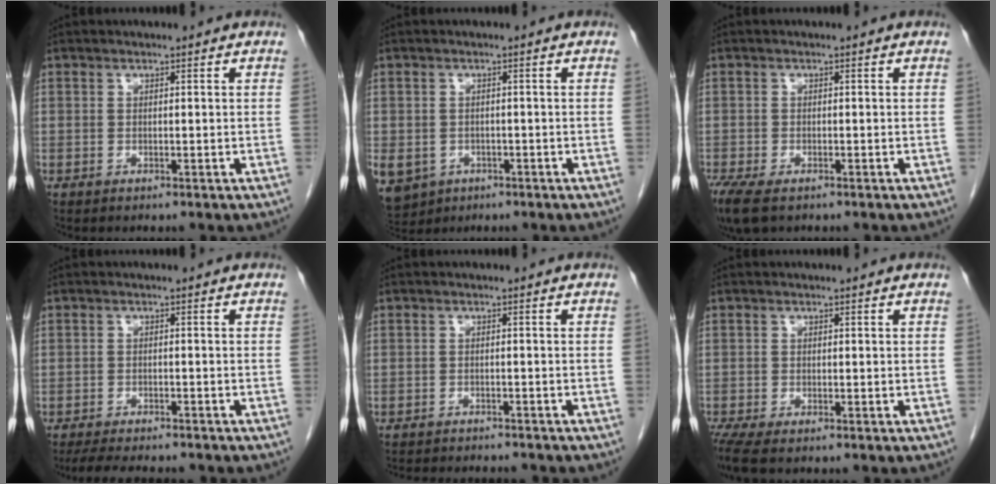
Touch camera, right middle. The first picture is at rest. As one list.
[{"total": 12.2, "force": [-5.2, 10.0, 4.8], "torque": [-0.149, -0.007, -0.066]}, {"total": 7.1, "force": [-4.8, 3.0, 4.3], "torque": [-0.095, -0.019, -0.081]}, {"total": 8.7, "force": [-7.6, 1.8, 3.8], "torque": [-0.057, -0.010, -0.110]}, {"total": 9.0, "force": [-8.4, 1.7, 3.0], "torque": [-0.043, -0.006, -0.108]}, {"total": 2.5, "force": [-2.0, 0.1, 1.6], "torque": [-0.036, -0.009, -0.043]}]